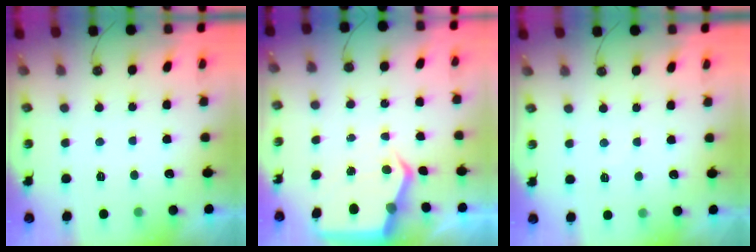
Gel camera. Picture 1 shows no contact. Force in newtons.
{"total": 6.4, "press": 6.4, "slide": 0.6}
{"total": 2.2, "press": 2.2, "slide": 0.3}